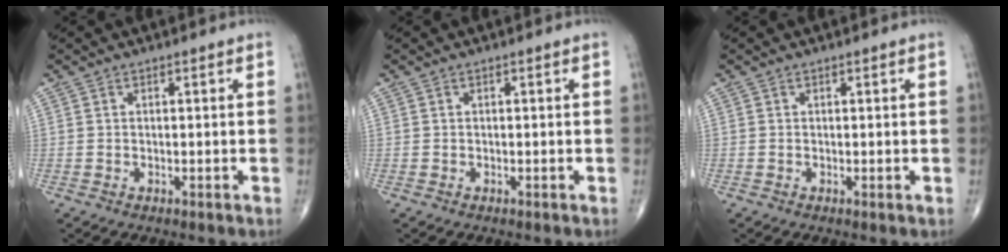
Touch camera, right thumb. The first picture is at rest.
{"total": 0.0}
{"total": 0.0}